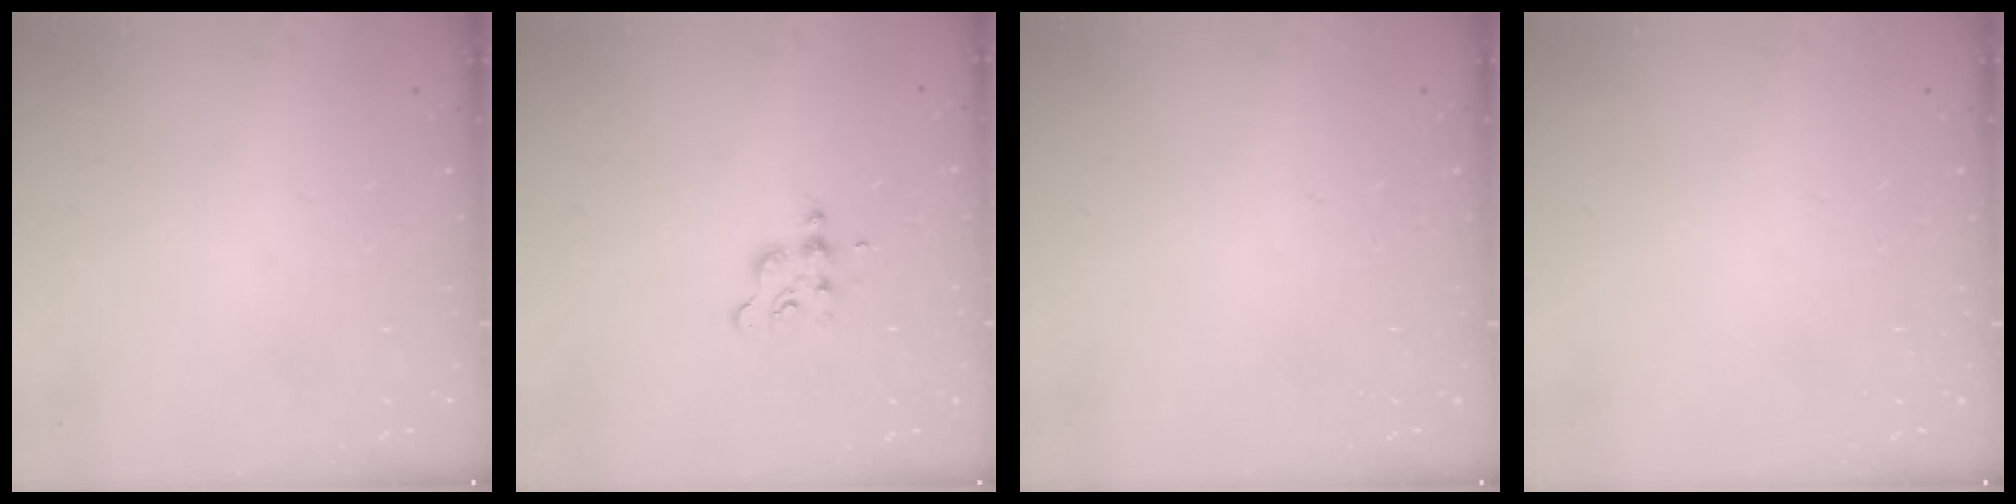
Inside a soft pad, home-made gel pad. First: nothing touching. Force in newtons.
{"total": 3.5, "press": 3.5, "slide": 0.5}
{"total": 0.0}
{"total": 0.0}